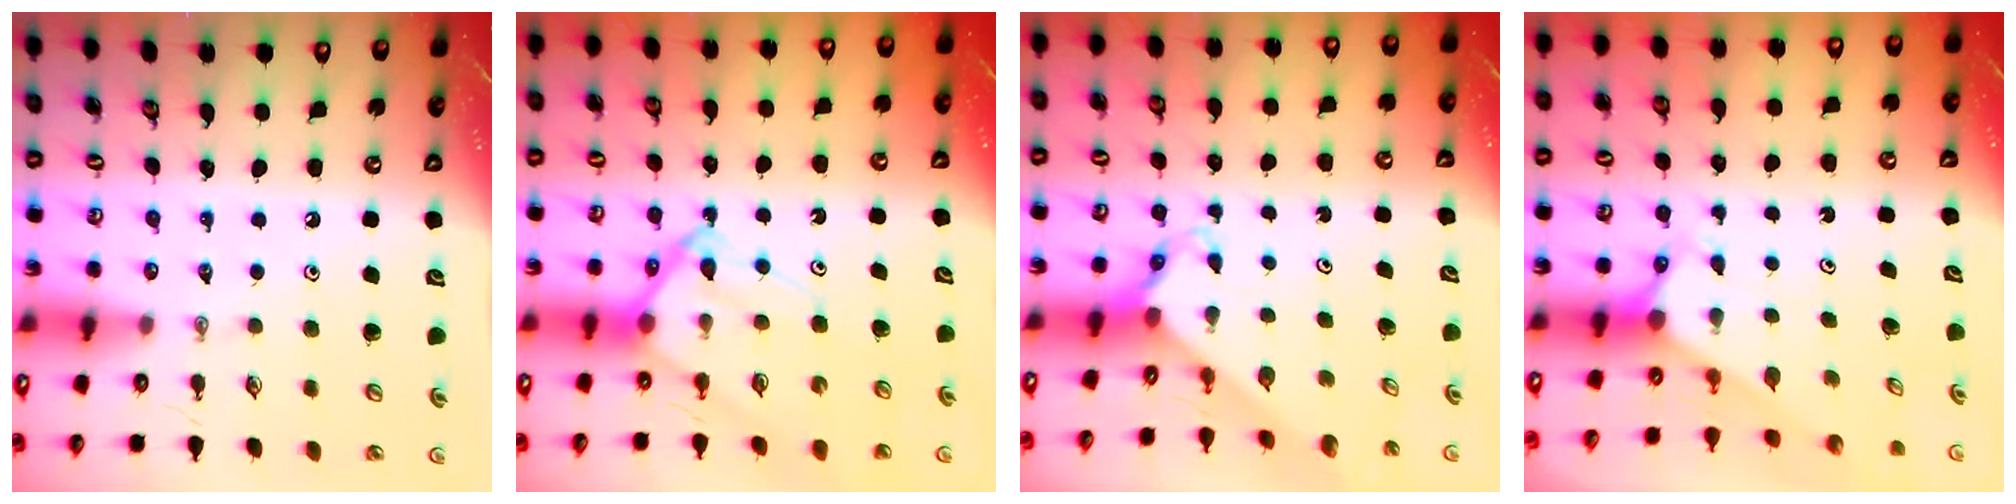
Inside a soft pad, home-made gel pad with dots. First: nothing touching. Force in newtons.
{"total": 12.7, "press": 12.6, "slide": 1.5}
{"total": 2.4, "press": 2.4, "slide": 0.2}
{"total": 2.8, "press": 2.8, "slide": 0.0}